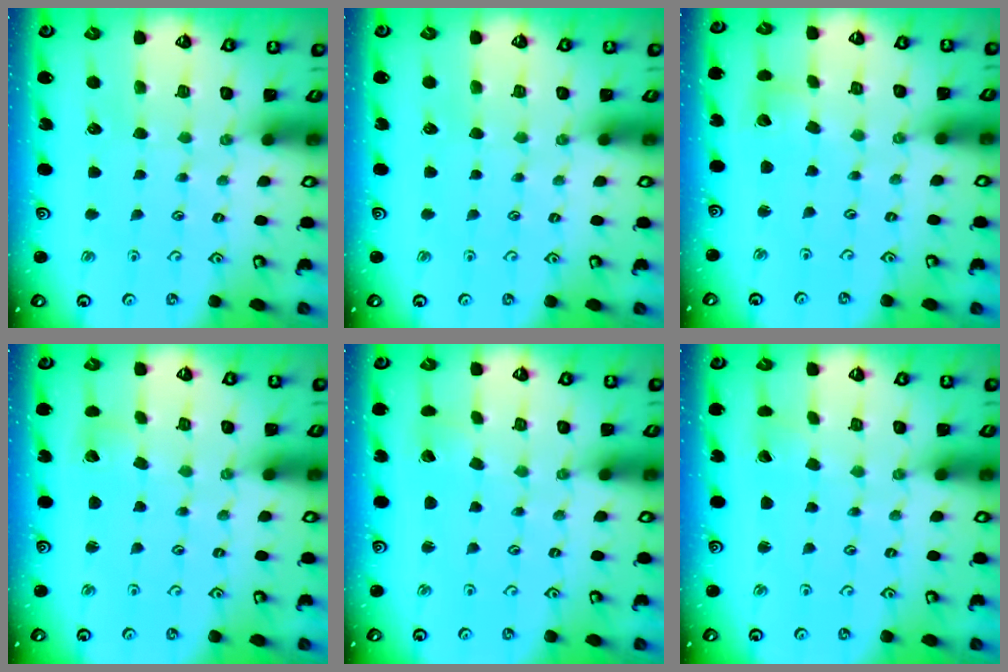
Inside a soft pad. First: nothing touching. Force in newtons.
{"total": 0.0}
{"total": 2.4, "press": 2.4, "slide": 0.3}
{"total": 1.8, "press": 1.8, "slide": 0.1}
{"total": 2.3, "press": 2.3, "slide": 0.1}
{"total": 1.2, "press": 1.2, "slide": 0.0}